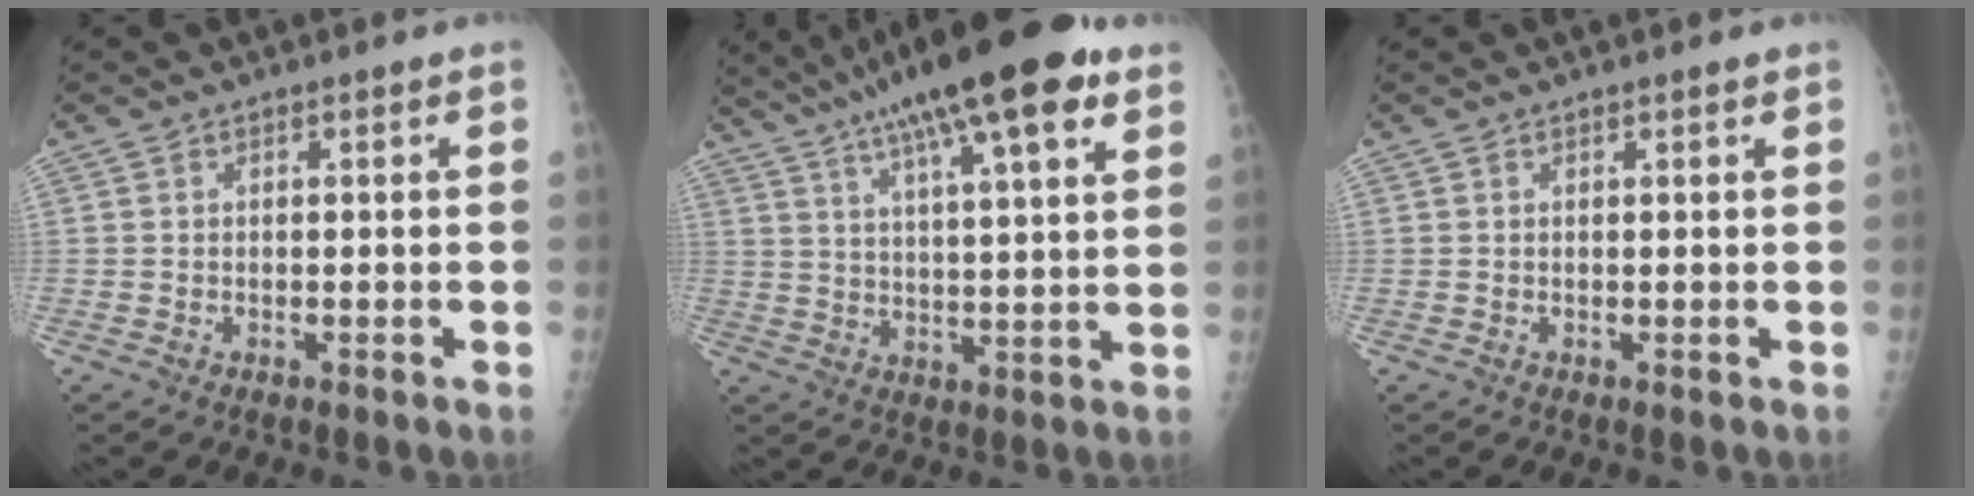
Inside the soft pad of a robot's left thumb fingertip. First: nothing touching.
{"total": 21.0, "force": [12.6, 4.5, 16.2], "torque": [-0.257, -0.006, 0.195]}
{"total": 0.6, "force": [0.5, 0.1, 0.4], "torque": [-0.005, 0.000, 0.007]}